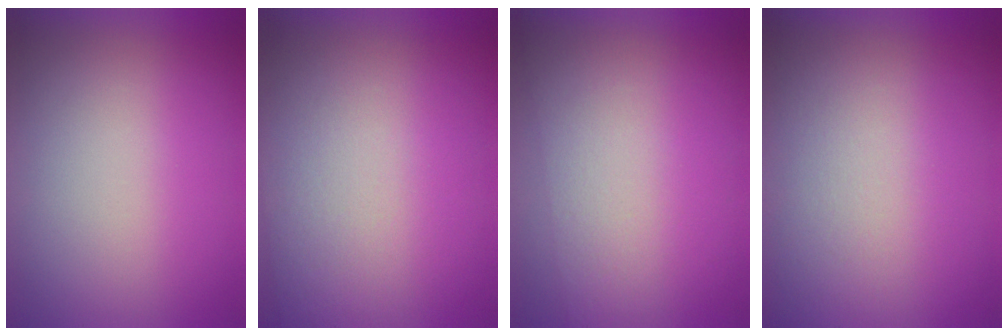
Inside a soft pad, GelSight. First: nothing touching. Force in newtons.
{"total": 2.8}
{"total": 2.8}
{"total": 3.9}